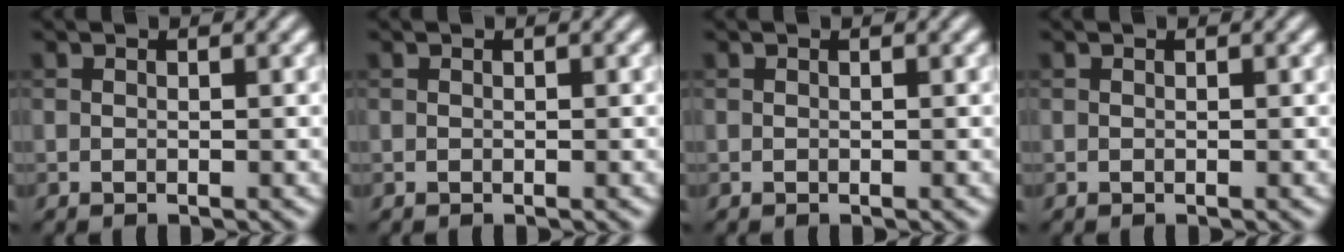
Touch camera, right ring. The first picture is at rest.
{"total": 0.0}
{"total": 0.0}
{"total": 0.0}